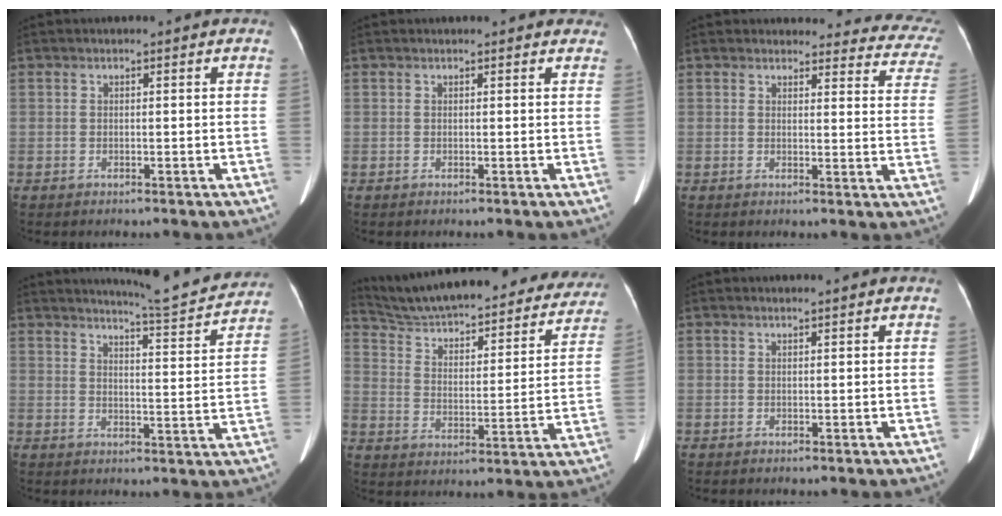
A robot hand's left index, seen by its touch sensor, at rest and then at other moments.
{"total": 3.8, "force": [3.4, 1.5, 0.8], "torque": [-0.004, 0.016, 0.023]}
{"total": 15.3, "force": [14.8, 3.7, 1.4], "torque": [0.032, -0.083, 0.118]}
{"total": 12.3, "force": [11.8, -0.2, 3.3], "torque": [-0.053, -0.023, 0.147]}
{"total": 29.8, "force": [27.1, 6.4, 10.8], "torque": [-0.172, -0.037, 0.354]}
{"total": 1.1, "force": [1.1, -0.2, 0.2], "torque": [-0.014, 0.006, 0.019]}